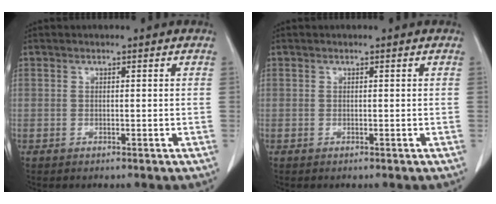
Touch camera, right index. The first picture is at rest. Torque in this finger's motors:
{"motor_torque": [0.00, 0.00, 0.00, 0.00]}